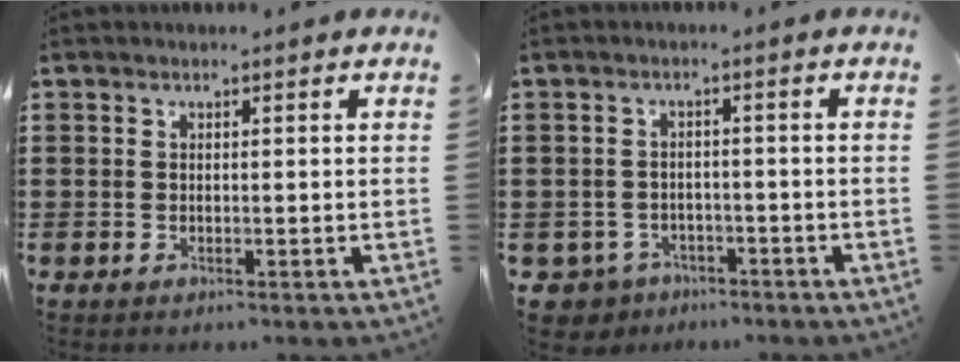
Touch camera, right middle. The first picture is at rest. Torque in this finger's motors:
{"motor_torque": [0.25, -0.14, 0.00, 0.00]}